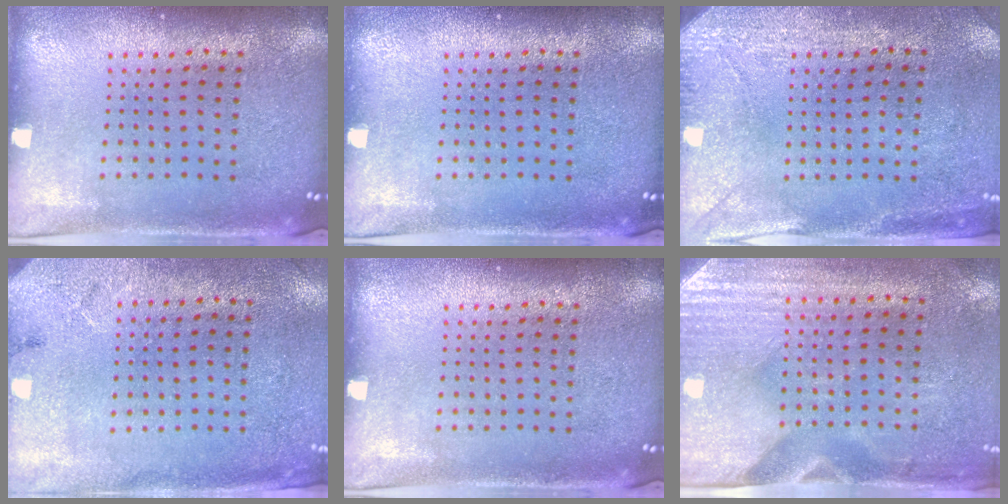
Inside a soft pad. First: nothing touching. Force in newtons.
{"total": 0.0}
{"total": 2.9, "press": 2.3, "slide": 1.8}
{"total": 2.7, "press": 2.2, "slide": 1.7}
{"total": 0.0}
{"total": 3.0, "press": 2.6, "slide": 1.5}